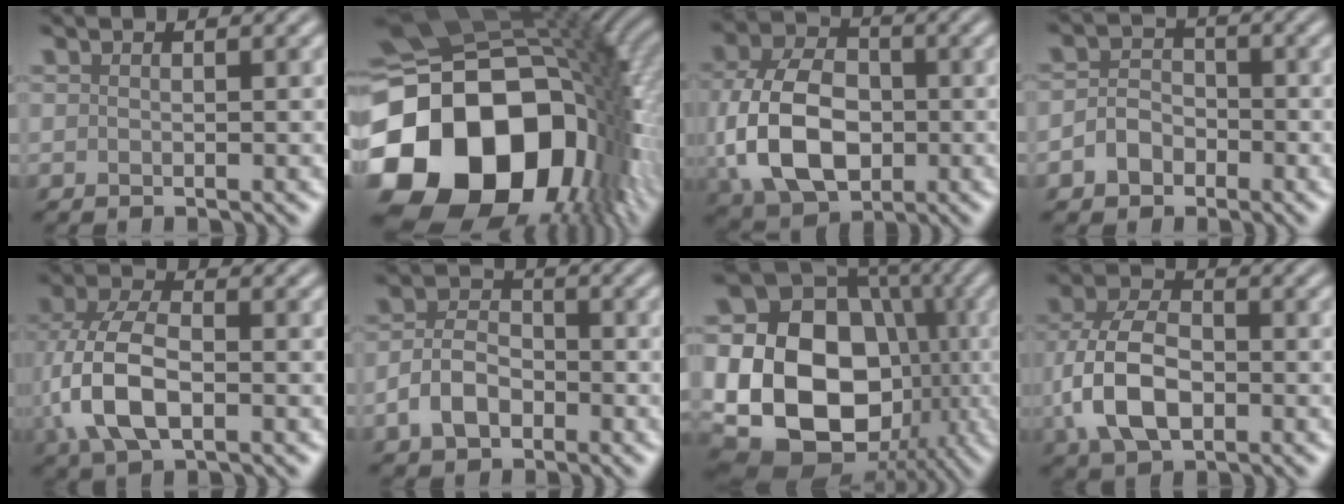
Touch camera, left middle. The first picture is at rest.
{"total": 22.5, "force": [-4.9, 17.2, 13.5], "torque": [-0.308, -0.030, -0.085]}
{"total": 10.2, "force": [-1.0, 7.1, 7.2], "torque": [-0.158, -0.006, -0.023]}
{"total": 2.8, "force": [-1.2, 2.2, 1.2], "torque": [-0.020, 0.005, -0.026]}
{"total": 7.9, "force": [-1.4, 4.5, 6.4], "torque": [-0.155, 0.000, -0.032]}
{"total": 4.1, "force": [-1.7, 2.8, 2.5], "torque": [-0.050, 0.004, -0.038]}
{"total": 19.6, "force": [-2.7, 15.7, 11.3], "torque": [-0.193, -0.026, -0.058]}
{"total": 7.4, "force": [-1.5, 4.6, 5.6], "torque": [-0.129, -0.002, -0.033]}